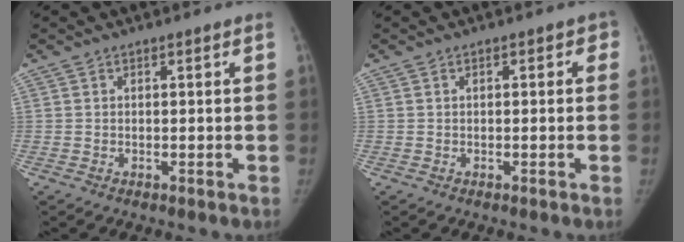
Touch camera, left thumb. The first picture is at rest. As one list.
[{"total": 1.4, "force": [0.3, 1.0, 1.0], "torque": [0.007, 0.006, -0.004]}]